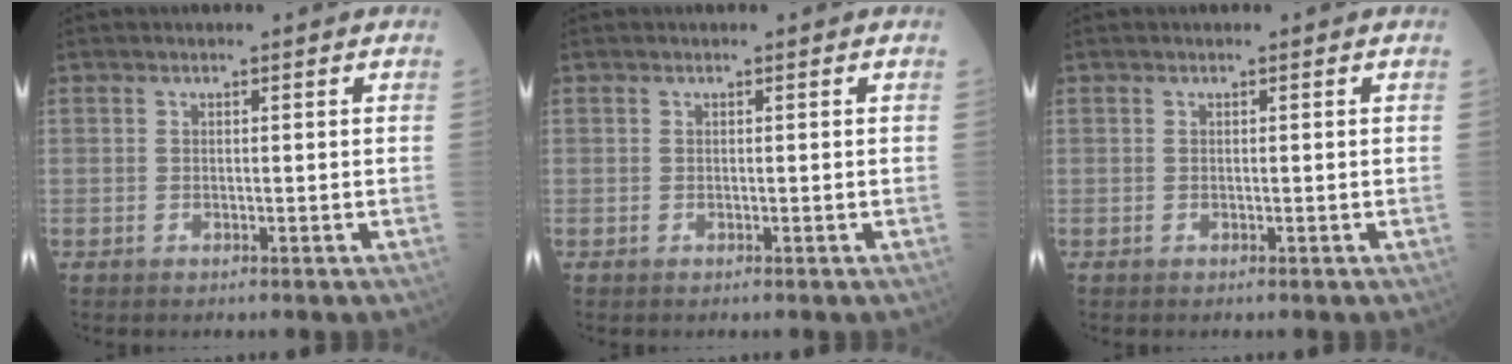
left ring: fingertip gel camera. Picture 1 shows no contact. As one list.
[{"total": 0.0}, {"total": 0.0}]